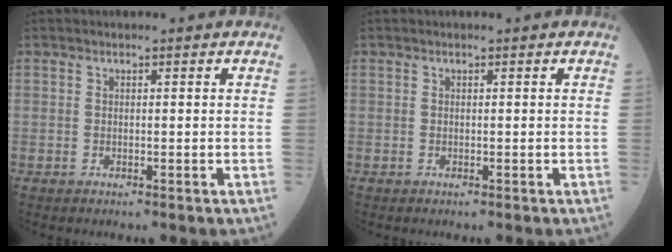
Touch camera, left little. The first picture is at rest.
{"total": 0.0}